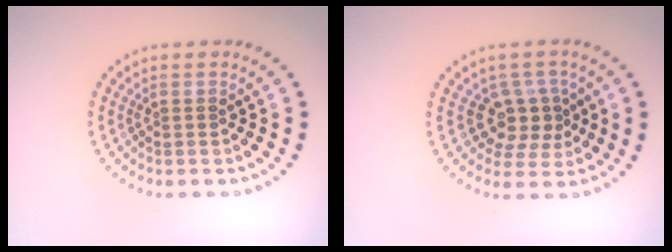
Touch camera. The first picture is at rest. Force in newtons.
{"total": 3.0, "press": 2.3, "slide": 1.9}